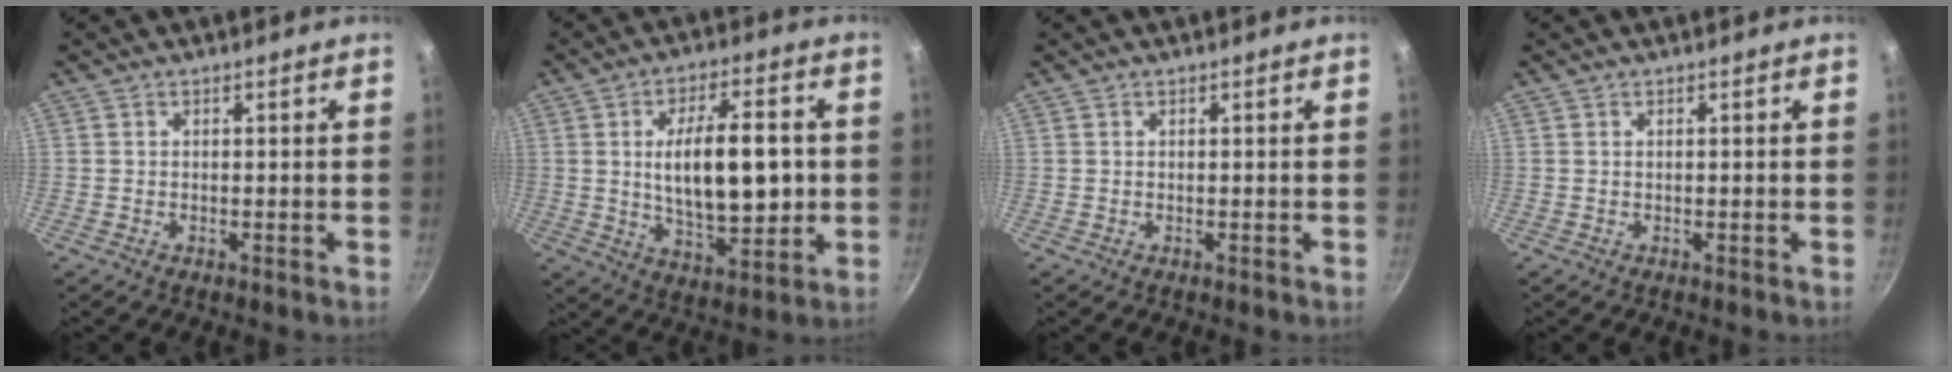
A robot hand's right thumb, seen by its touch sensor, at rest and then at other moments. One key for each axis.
{"total": 15.6, "fx": 0.9, "fy": 7.1, "fz": 13.9, "tx": -0.204, "ty": -0.004, "tz": 0.020}
{"total": 0.0}
{"total": 0.0}